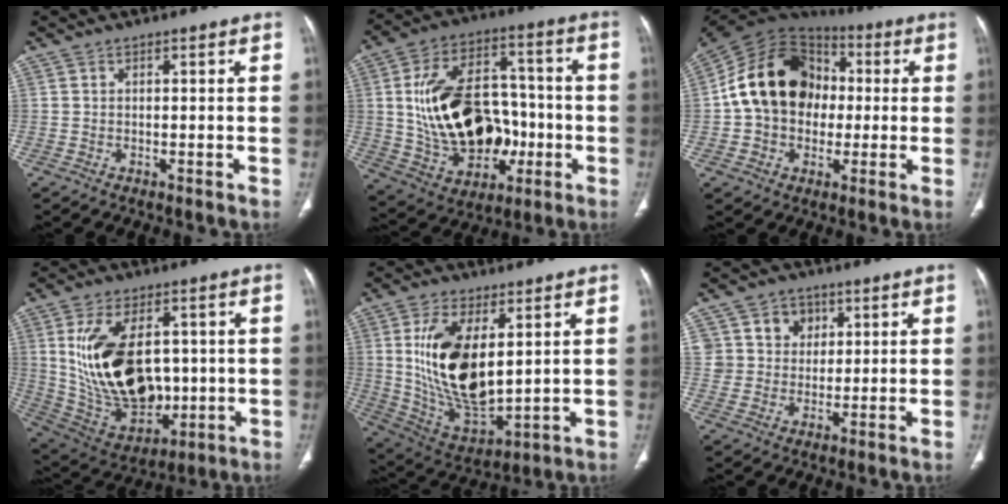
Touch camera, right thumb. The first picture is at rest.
{"total": 22.3, "force": [-1.5, 15.0, 16.4], "torque": [-0.253, 0.024, -0.003]}
{"total": 19.2, "force": [0.6, 15.1, 11.9], "torque": [-0.188, 0.036, 0.004]}
{"total": 21.2, "force": [2.0, 13.0, 16.6], "torque": [-0.277, -0.014, 0.063]}
{"total": 18.7, "force": [3.8, 9.3, 15.8], "torque": [-0.285, -0.026, 0.089]}
{"total": 7.4, "force": [2.8, 6.8, 1.2], "torque": [0.024, -0.004, 0.047]}